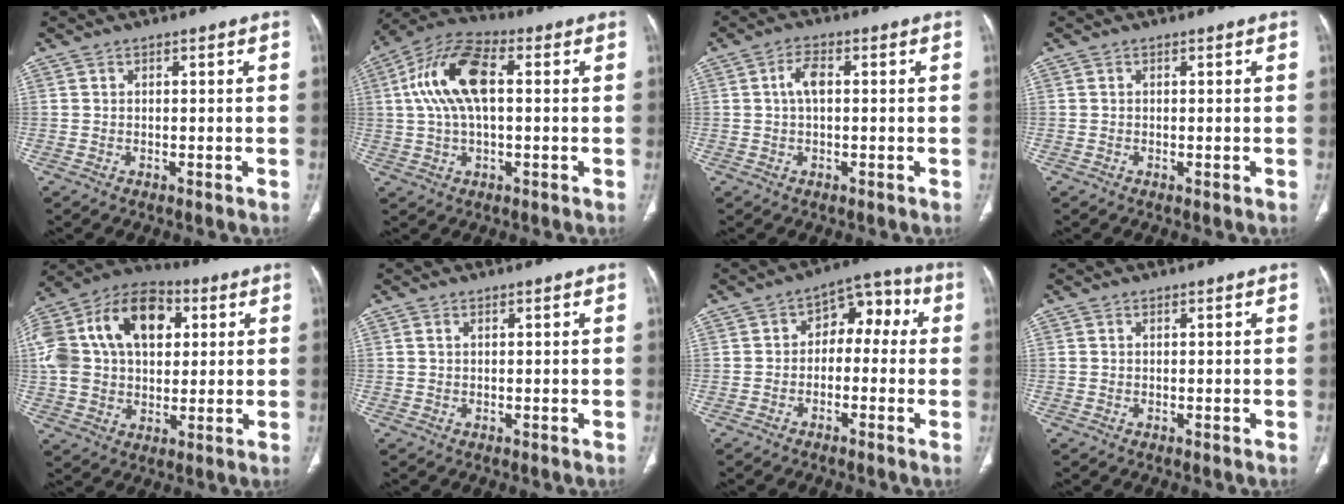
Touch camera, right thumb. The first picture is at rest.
{"total": 13.6, "force": [2.1, 6.5, 11.8], "torque": [-0.238, 0.032, 0.036]}
{"total": 3.5, "force": [0.4, 1.7, 3.0], "torque": [-0.063, 0.011, 0.005]}
{"total": 0.0}
{"total": 24.7, "force": [6.1, 16.5, 17.4], "torque": [-0.335, 0.040, 0.104]}
{"total": 0.5, "force": [0.3, 0.3, 0.3], "torque": [-0.010, 0.004, 0.006]}
{"total": 7.9, "force": [-0.2, 5.4, 5.7], "torque": [-0.037, 0.043, -0.019]}
{"total": 0.0}